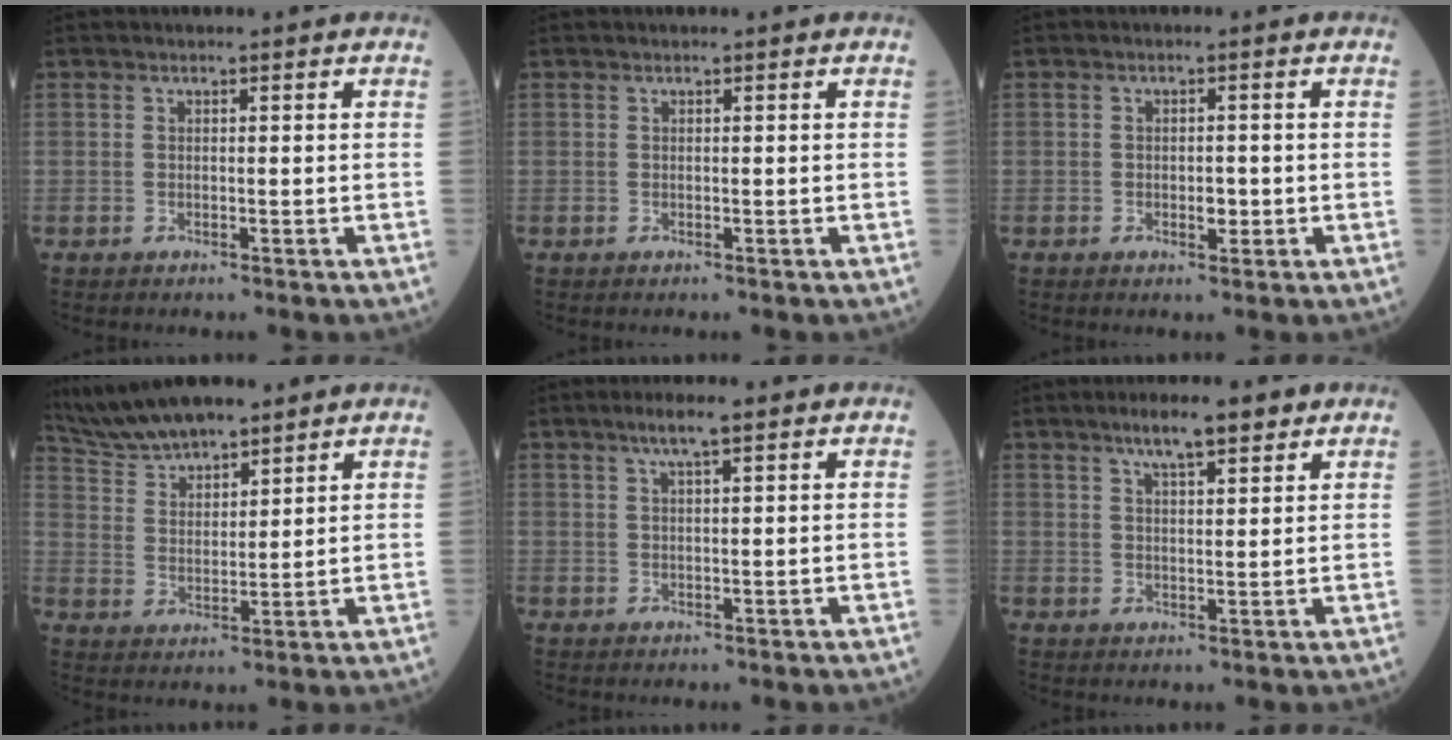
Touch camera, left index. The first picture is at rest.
{"total": 0.0}
{"total": 1.9, "force": [-0.5, 1.0, 1.6], "torque": [-0.024, 0.001, -0.004]}
{"total": 9.6, "force": [8.7, 1.9, 3.8], "torque": [-0.089, 0.023, 0.172]}
{"total": 3.5, "force": [2.2, 0.2, 2.7], "torque": [-0.058, 0.008, 0.042]}
{"total": 6.2, "force": [4.3, 1.2, 4.2], "torque": [-0.078, 0.013, 0.070]}